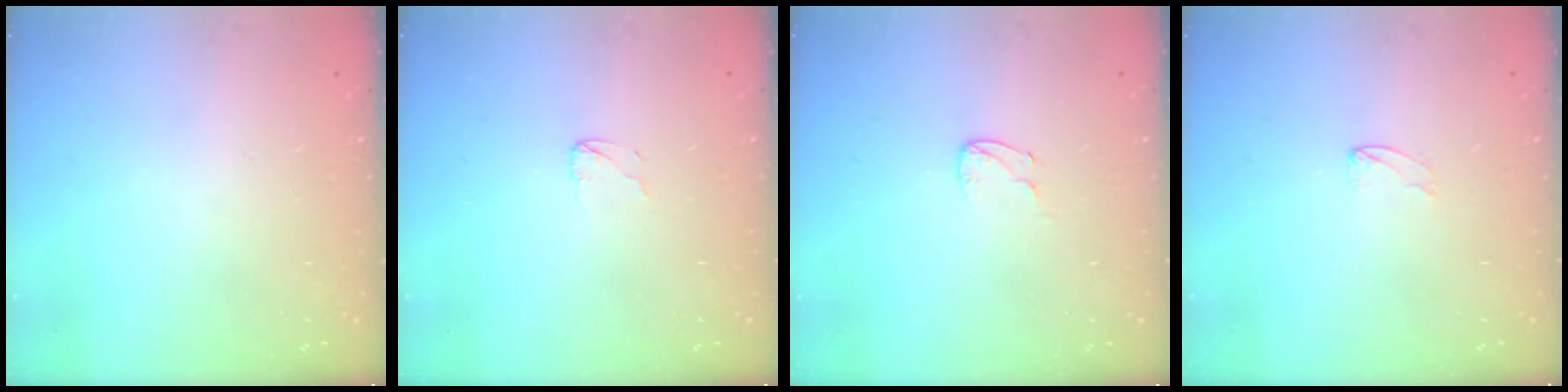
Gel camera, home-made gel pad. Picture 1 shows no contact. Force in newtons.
{"total": 2.4, "press": 2.4, "slide": 0.2}
{"total": 4.2, "press": 4.2, "slide": 0.4}
{"total": 2.7, "press": 2.7, "slide": 0.2}